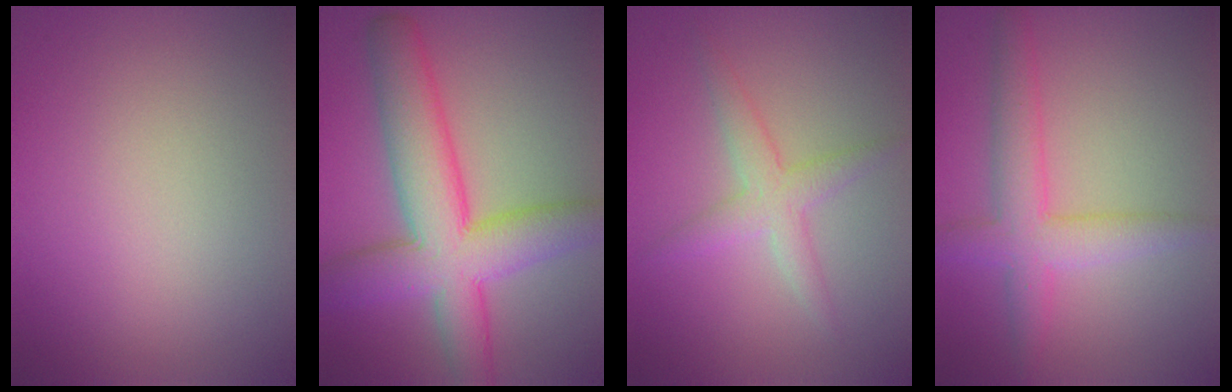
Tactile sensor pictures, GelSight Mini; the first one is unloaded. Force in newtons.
{"total": 9.5, "press": 9.4, "slide": 0.3}
{"total": 2.7, "press": 2.7, "slide": 0.1}
{"total": 4.5, "press": 4.5, "slide": 0.1}